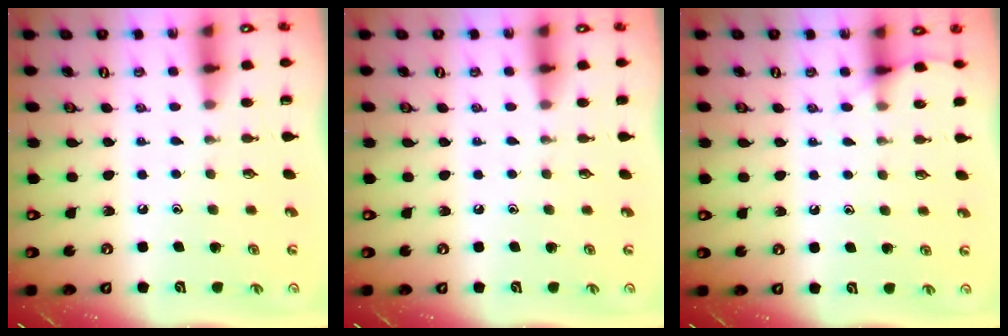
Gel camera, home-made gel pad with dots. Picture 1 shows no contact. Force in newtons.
{"total": 0.0}
{"total": 6.6, "press": 6.6, "slide": 0.7}